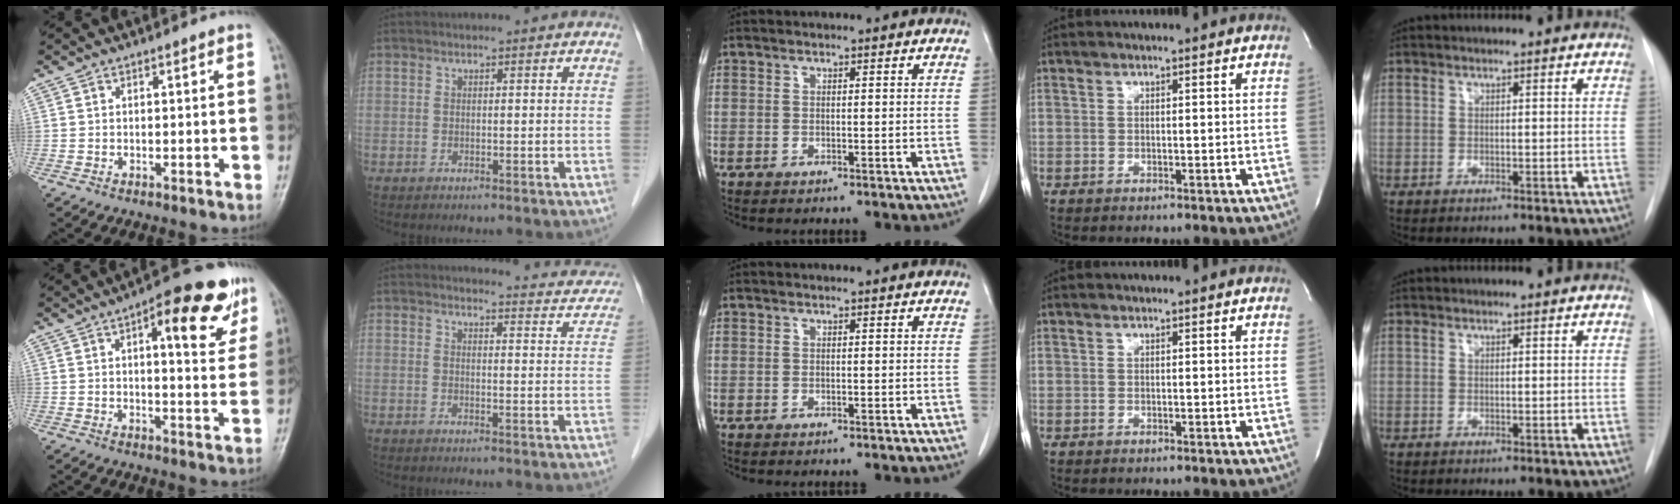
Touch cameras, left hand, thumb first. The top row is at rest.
{"thumb": {"total": 14.3, "force": [7.0, 5.1, 11.4], "torque": [-0.115, -0.016, 0.087]}, "index": {"total": 10.6, "force": [10.4, 1.6, 0.9], "torque": [0.016, -0.041, 0.091]}}